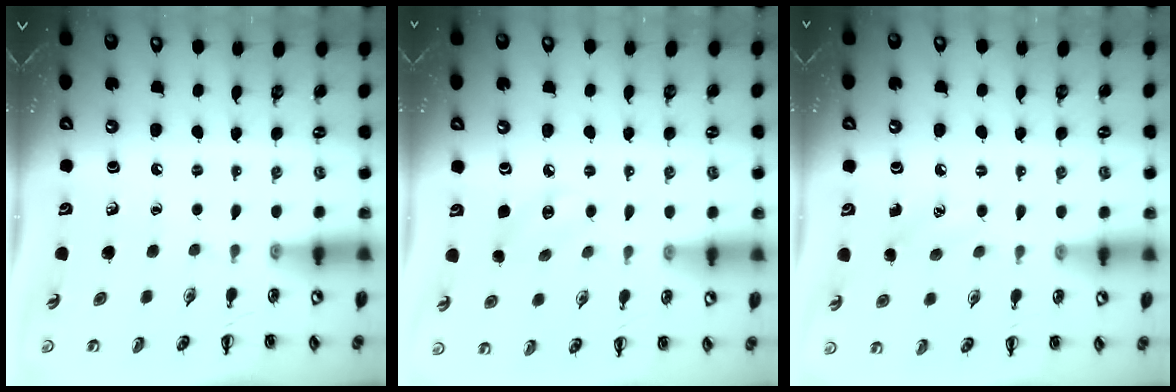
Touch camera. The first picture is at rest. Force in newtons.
{"total": 6.2, "press": 6.0, "slide": 1.7}
{"total": 5.7, "press": 5.5, "slide": 1.7}